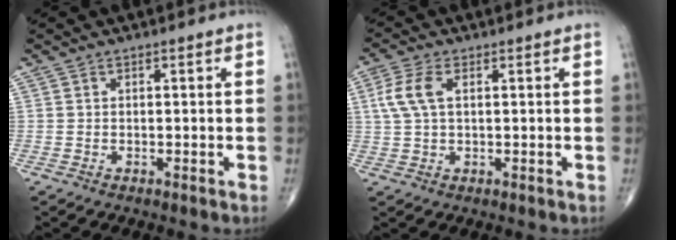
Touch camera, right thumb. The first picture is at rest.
{"total": 6.0, "force": [1.5, 3.1, 4.9], "torque": [-0.125, 0.013, 0.029]}